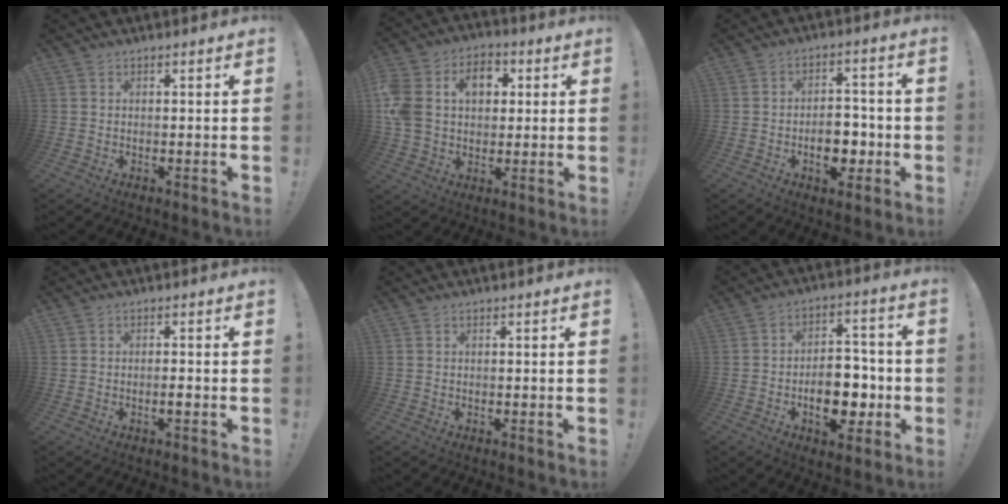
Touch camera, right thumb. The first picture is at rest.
{"total": 15.6, "force": [3.7, 12.2, 9.1], "torque": [-0.166, 0.006, 0.073]}
{"total": 9.7, "force": [-3.2, 6.3, 6.8], "torque": [-0.096, 0.023, -0.049]}
{"total": 1.4, "force": [-0.8, 0.2, 1.2], "torque": [-0.017, 0.000, -0.015]}
{"total": 0.0}
{"total": 13.7, "force": [-4.2, 8.5, 9.9], "torque": [-0.140, 0.027, -0.067]}